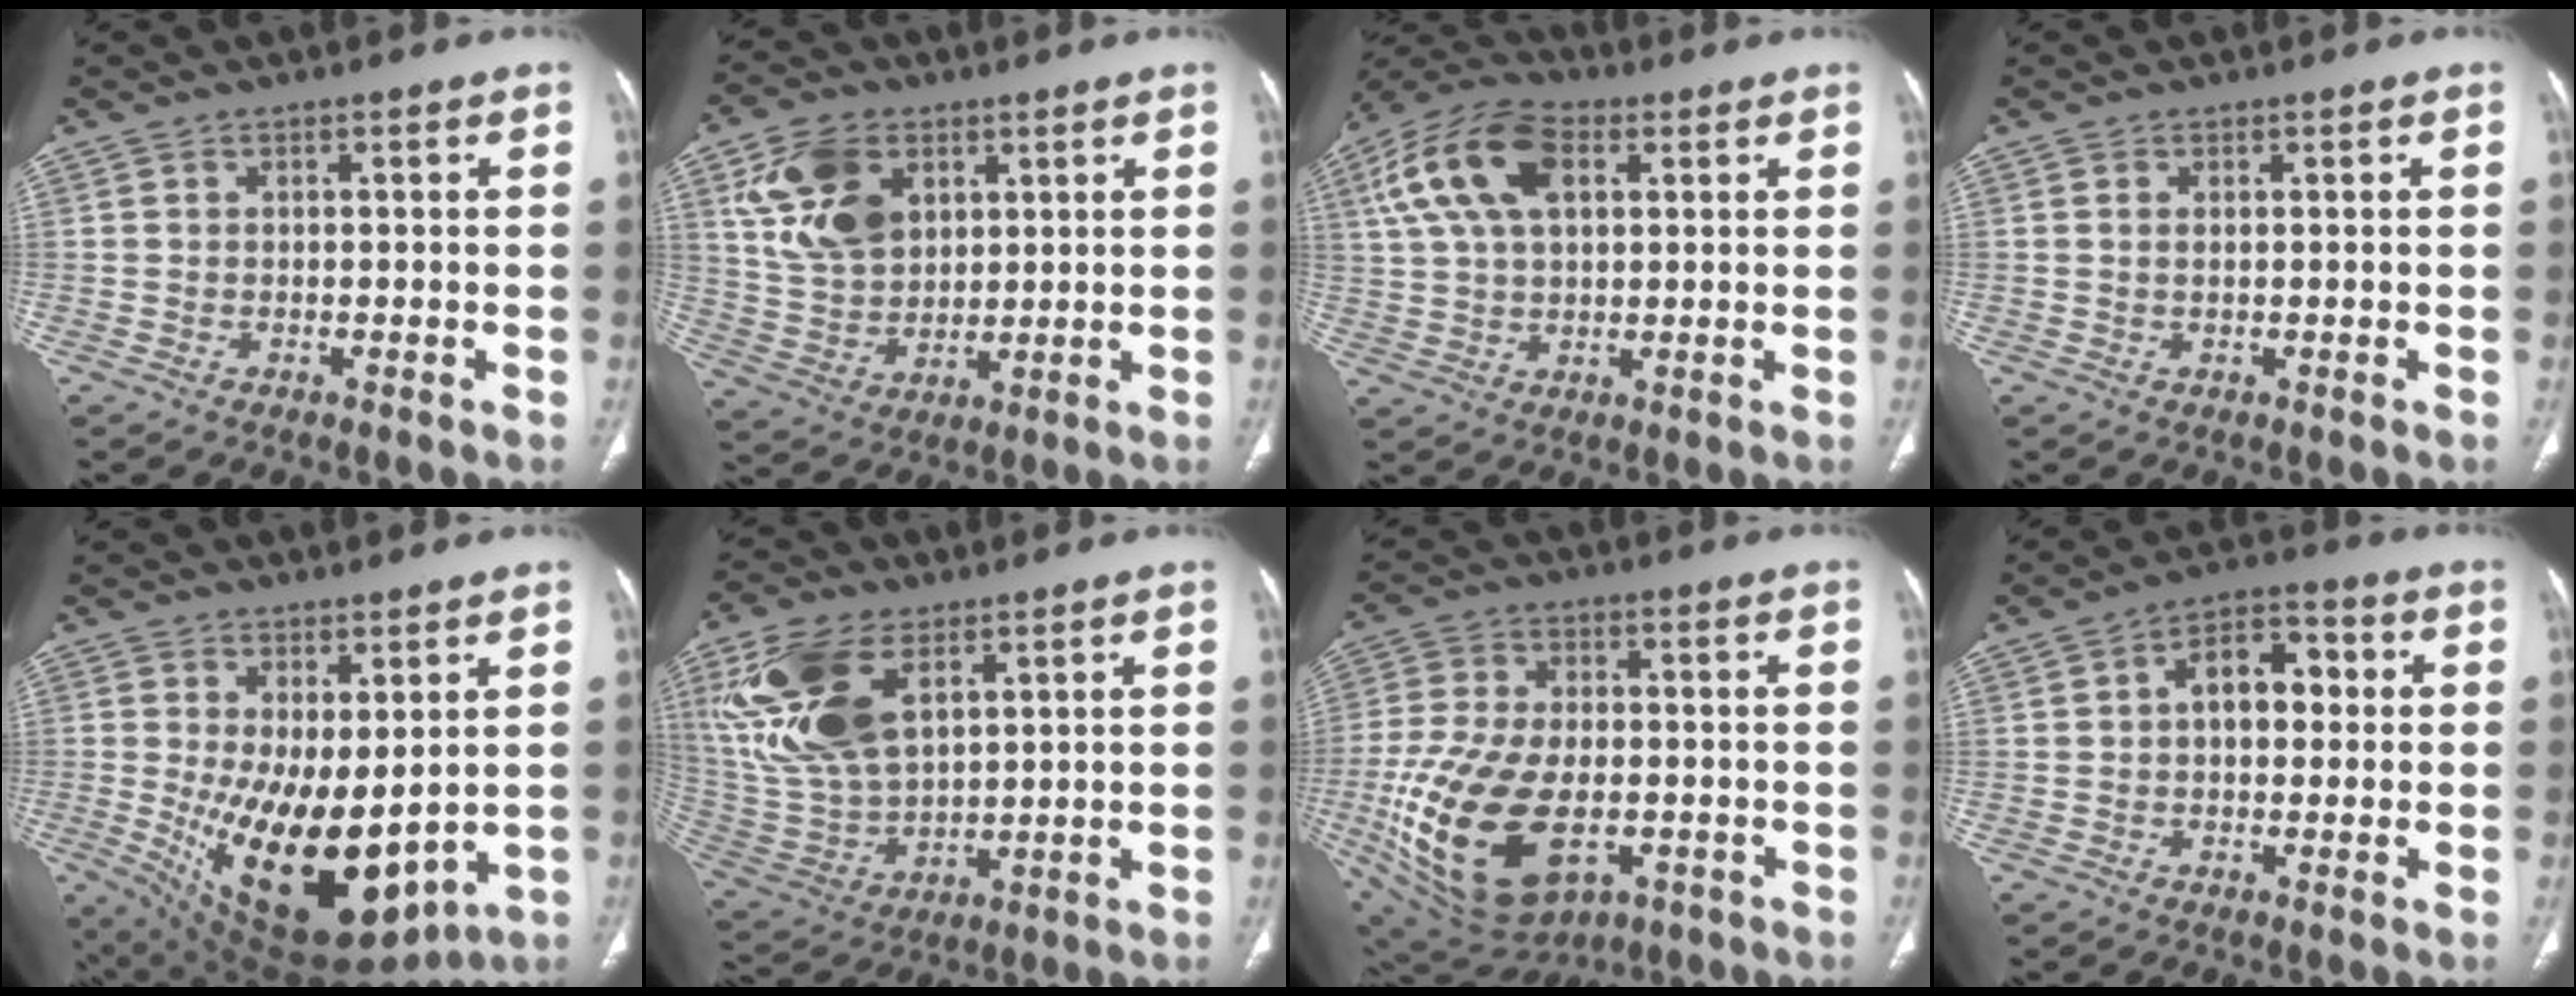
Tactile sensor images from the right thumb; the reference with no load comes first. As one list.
[{"total": 13.2, "force": [5.1, 9.0, 8.1], "torque": [-0.132, -0.012, 0.106]}, {"total": 14.9, "force": [5.0, 8.4, 11.2], "torque": [-0.219, 0.015, 0.090]}, {"total": 0.6, "force": [0.2, 0.2, 0.5], "torque": [-0.016, 0.003, 0.006]}, {"total": 18.5, "force": [-0.6, 9.0, 16.2], "torque": [-0.256, -0.037, 0.027]}, {"total": 19.1, "force": [7.8, 10.2, 14.1], "torque": [-0.290, -0.023, 0.161]}, {"total": 22.7, "force": [-5.8, 13.1, 17.6], "torque": [-0.346, -0.002, -0.074]}, {"total": 8.2, "force": [0.7, 5.2, 6.3], "torque": [-0.072, 0.027, 0.002]}]